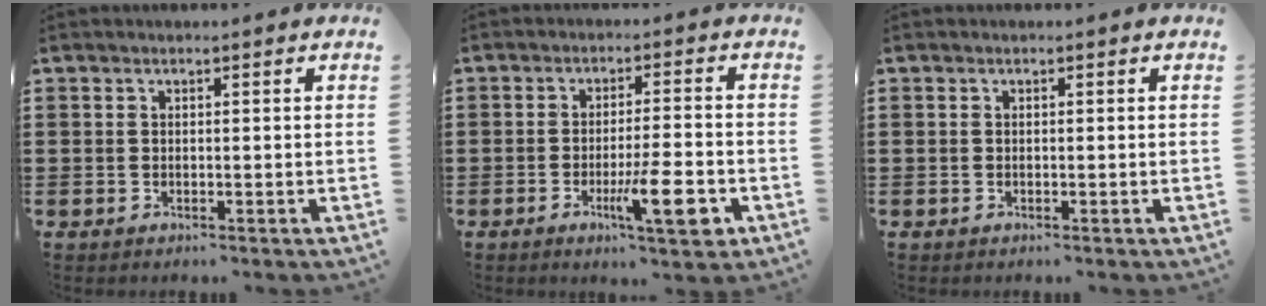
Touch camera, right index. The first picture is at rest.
{"total": 8.6, "force": [-3.3, 1.3, 7.9], "torque": [-0.134, -0.008, -0.053]}
{"total": 0.0}